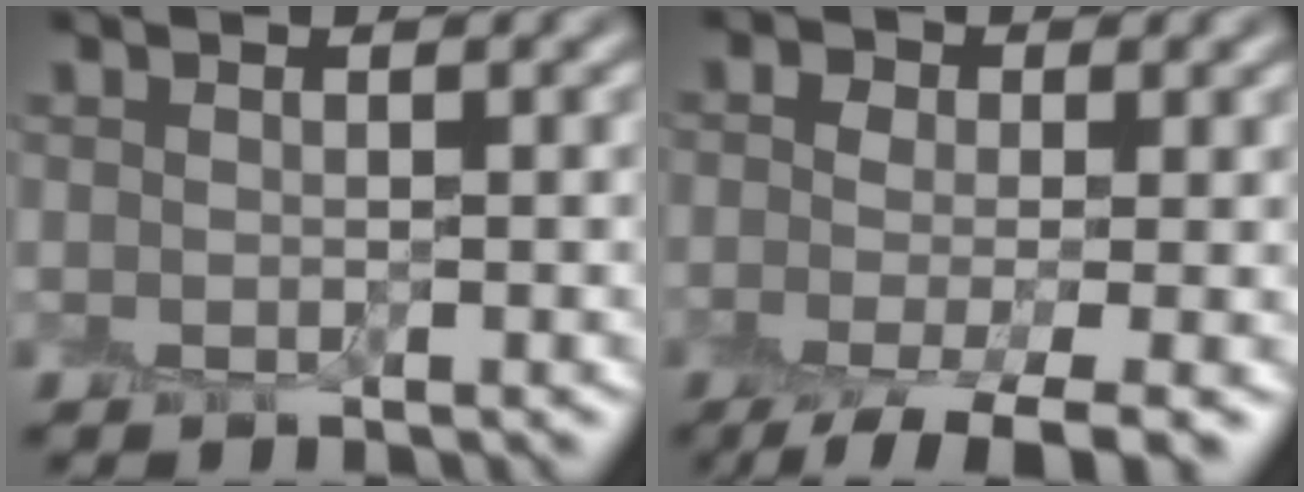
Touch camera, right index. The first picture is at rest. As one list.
[{"total": 6.1, "force": [-2.8, 2.5, 4.8], "torque": [-0.089, -0.003, -0.055]}]